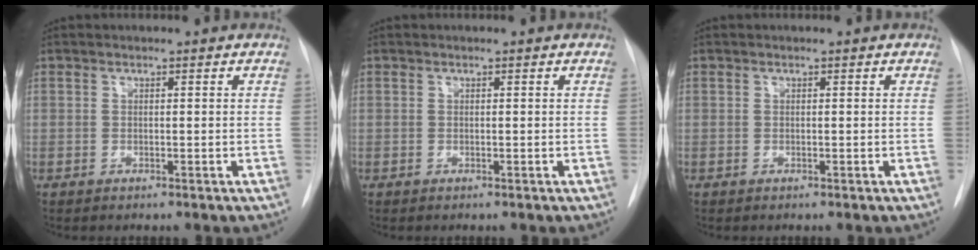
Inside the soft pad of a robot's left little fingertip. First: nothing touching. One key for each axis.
{"total": 0.0}
{"total": 0.0}